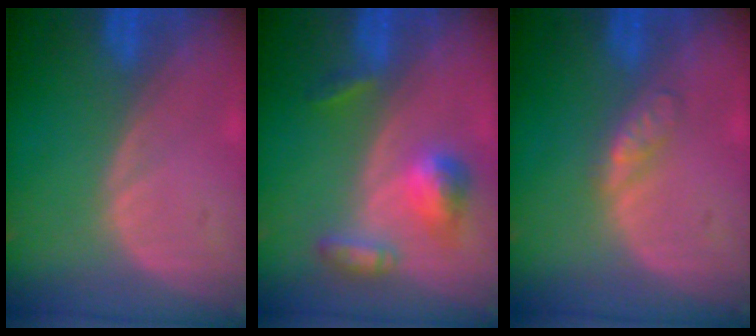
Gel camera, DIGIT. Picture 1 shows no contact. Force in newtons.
{"total": 5.7, "press": 5.2, "slide": 2.4}
{"total": 2.7, "press": 2.7, "slide": 0.3}